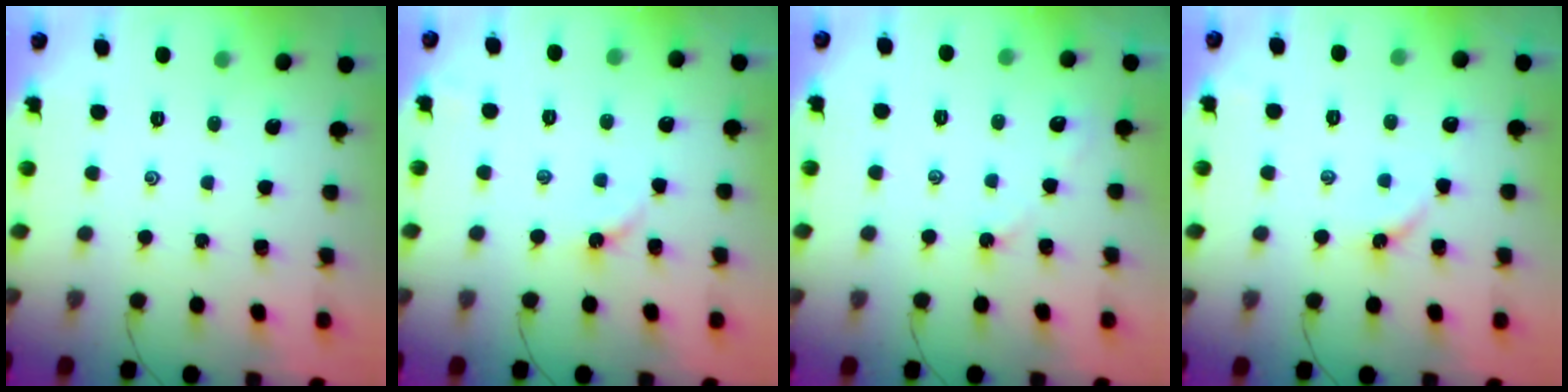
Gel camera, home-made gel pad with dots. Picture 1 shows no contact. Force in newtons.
{"total": 3.3, "press": 3.3, "slide": 0.5}
{"total": 2.3, "press": 2.3, "slide": 0.3}
{"total": 2.7, "press": 2.6, "slide": 0.6}